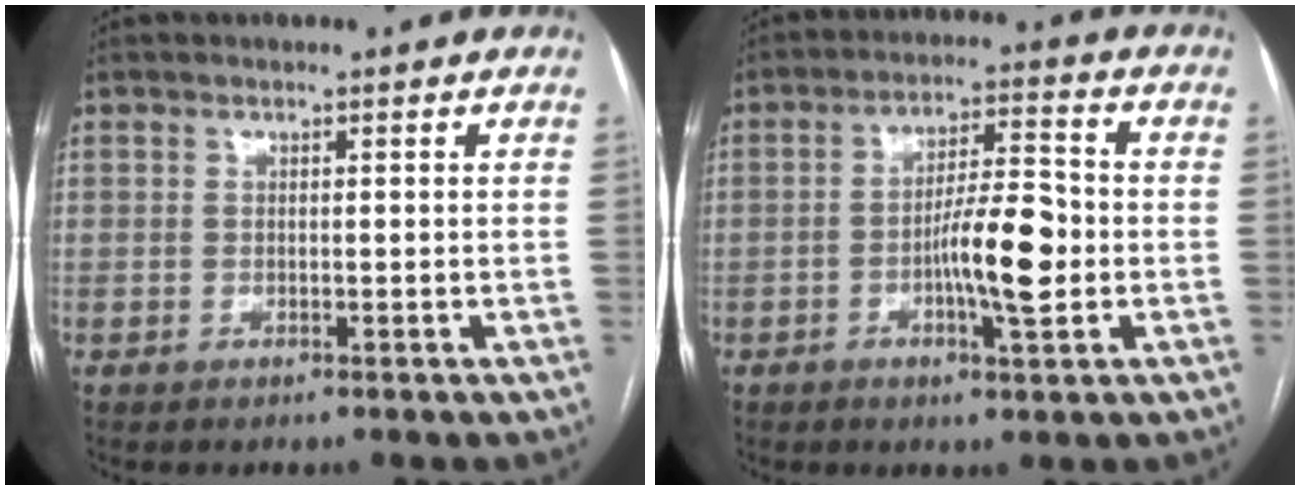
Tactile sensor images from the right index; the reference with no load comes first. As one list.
[{"total": 9.1, "force": [-1.9, 1.7, 8.8], "torque": [-0.150, 0.008, -0.031]}]